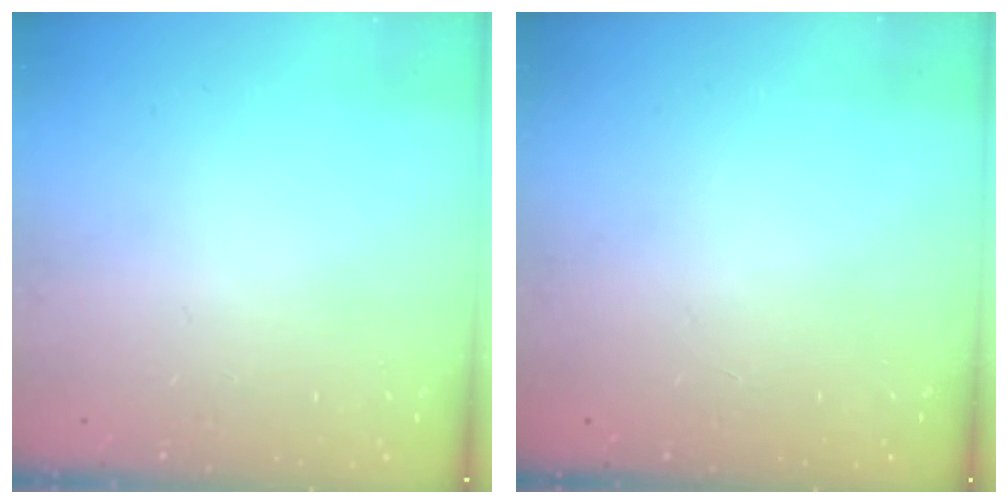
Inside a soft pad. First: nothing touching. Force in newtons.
{"total": 0.0}